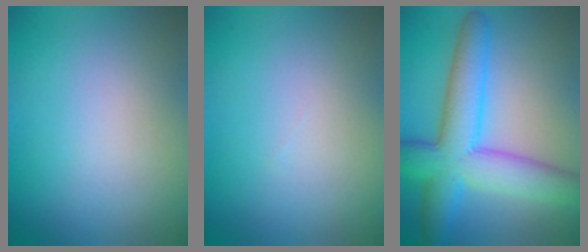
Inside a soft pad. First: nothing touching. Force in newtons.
{"total": 0.0}
{"total": 8.8, "press": 8.8, "slide": 0.2}